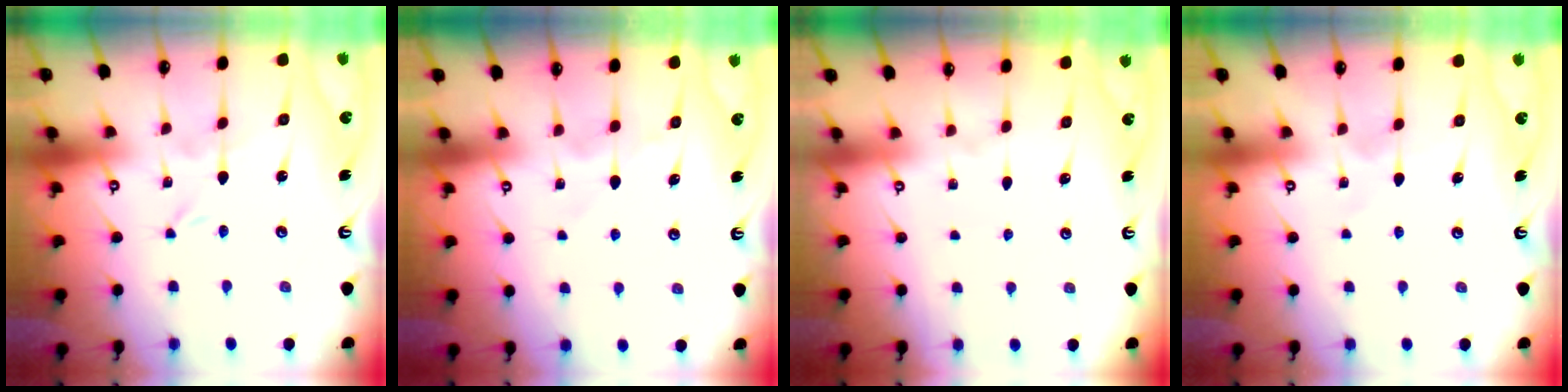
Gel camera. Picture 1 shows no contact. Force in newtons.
{"total": 4.9, "press": 4.8, "slide": 0.5}
{"total": 0.0}
{"total": 1.6, "press": 1.6, "slide": 0.2}